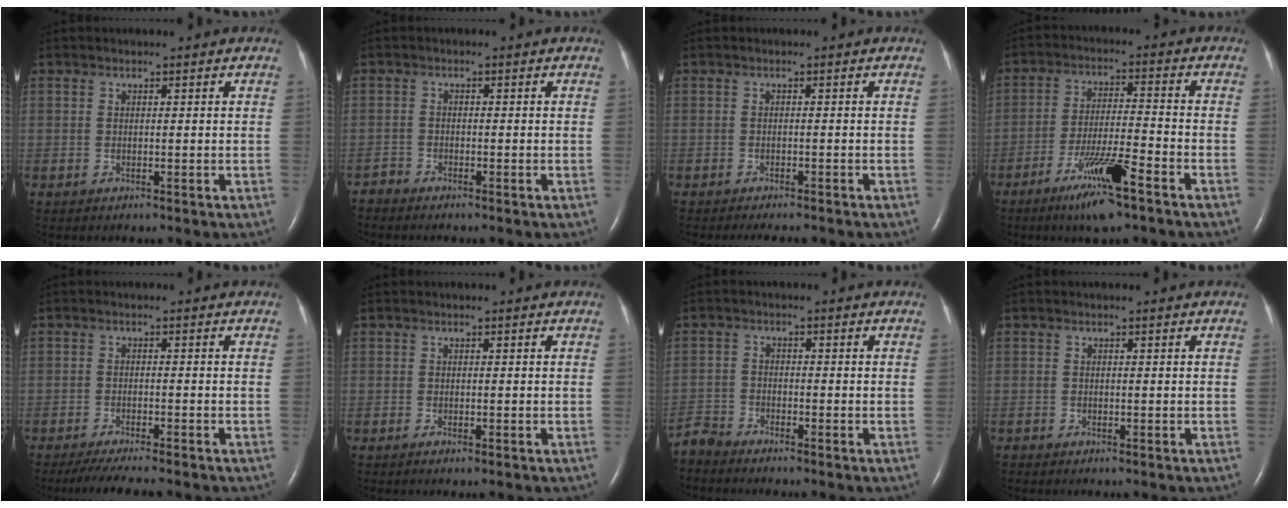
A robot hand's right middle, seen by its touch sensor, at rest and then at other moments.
{"total": 1.1, "force": [-1.0, 0.0, -0.4], "torque": [0.011, -0.005, -0.021]}
{"total": 4.9, "force": [-4.3, 0.9, 2.1], "torque": [-0.024, -0.008, -0.056]}
{"total": 9.8, "force": [-6.1, 0.2, 7.7], "torque": [-0.147, -0.022, -0.107]}
{"total": 7.3, "force": [-6.2, 0.4, 3.8], "torque": [-0.058, -0.020, -0.097]}
{"total": 0.8, "force": [-0.5, 0.1, 0.6], "torque": [-0.016, -0.002, -0.005]}
{"total": 3.1, "force": [-3.1, 0.0, -0.3], "torque": [0.009, -0.017, -0.063]}
{"total": 0.0}